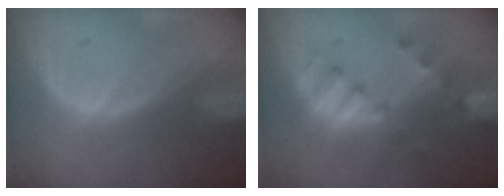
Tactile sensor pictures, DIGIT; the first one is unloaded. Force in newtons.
{"total": 7.7, "press": 6.9, "slide": 3.3}